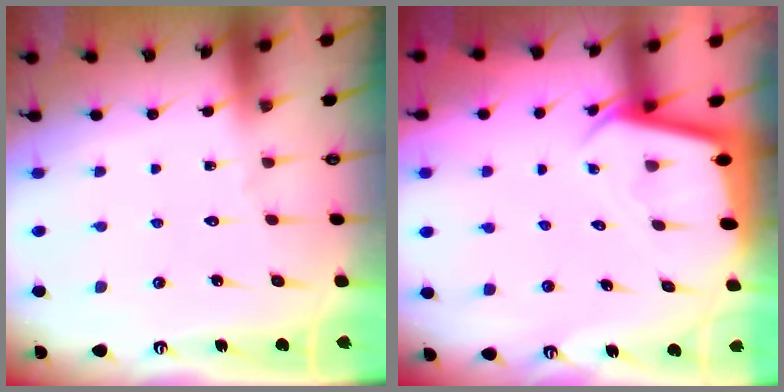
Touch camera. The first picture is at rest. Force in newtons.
{"total": 2.4, "press": 2.4, "slide": 0.1}